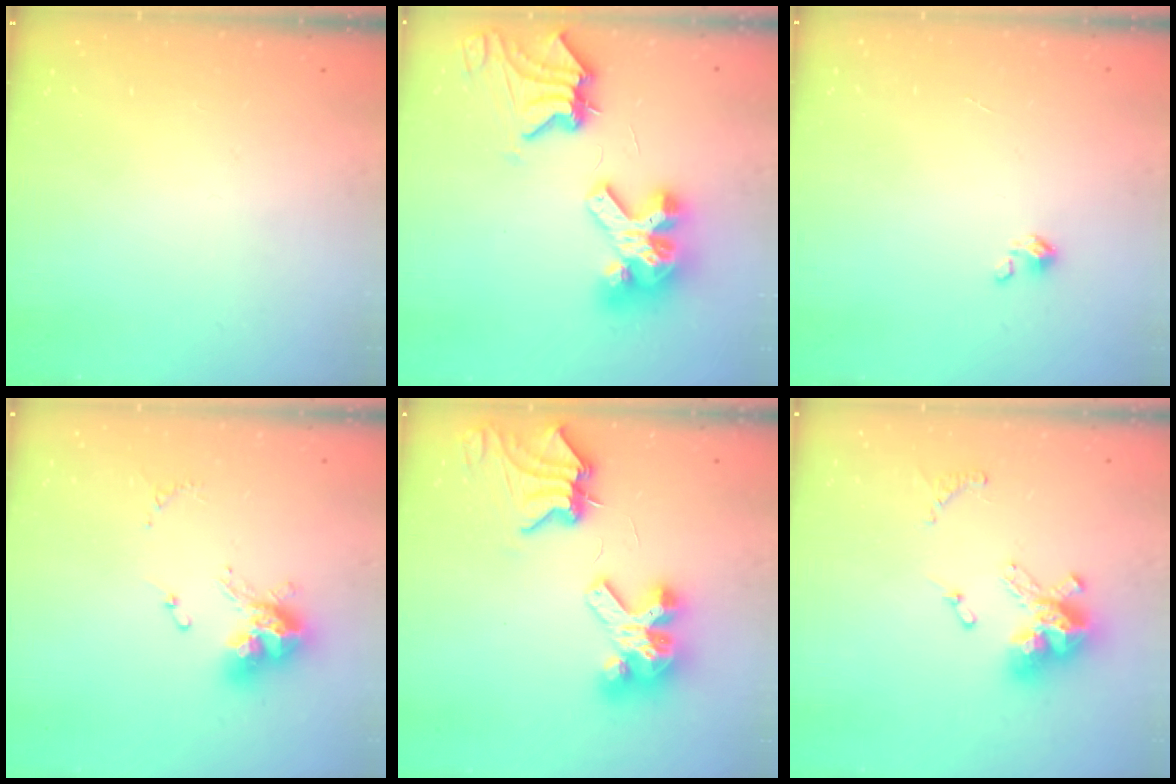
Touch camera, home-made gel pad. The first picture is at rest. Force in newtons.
{"total": 12.4, "press": 12.3, "slide": 1.4}
{"total": 0.0}
{"total": 12.6, "press": 12.5, "slide": 1.4}
{"total": 10.0, "press": 10.0, "slide": 1.0}
{"total": 13.4, "press": 13.4, "slide": 1.3}